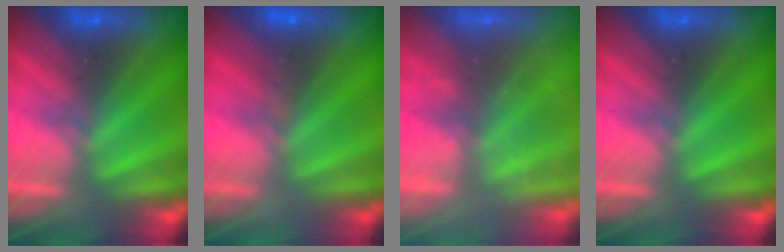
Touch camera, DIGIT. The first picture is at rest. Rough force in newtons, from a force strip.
{"total": 3.0}
{"total": 2.3}
{"total": 0.0}